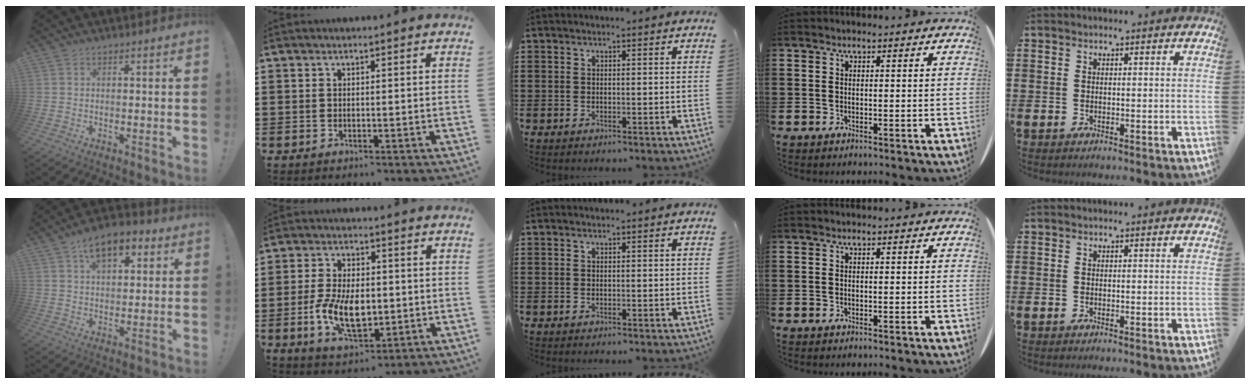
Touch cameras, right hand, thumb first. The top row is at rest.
{"thumb": {"total": 10.5, "force": [5.2, 6.1, 6.8], "torque": [-0.100, -0.008, 0.094]}, "index": {"total": 9.3, "force": [-1.4, 5.3, 7.5], "torque": [-0.157, 0.001, -0.031]}}